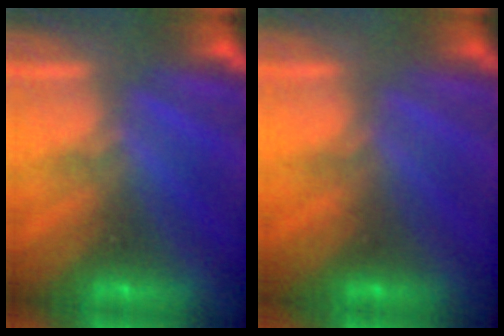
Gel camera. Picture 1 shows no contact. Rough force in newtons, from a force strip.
{"total": 4.9}